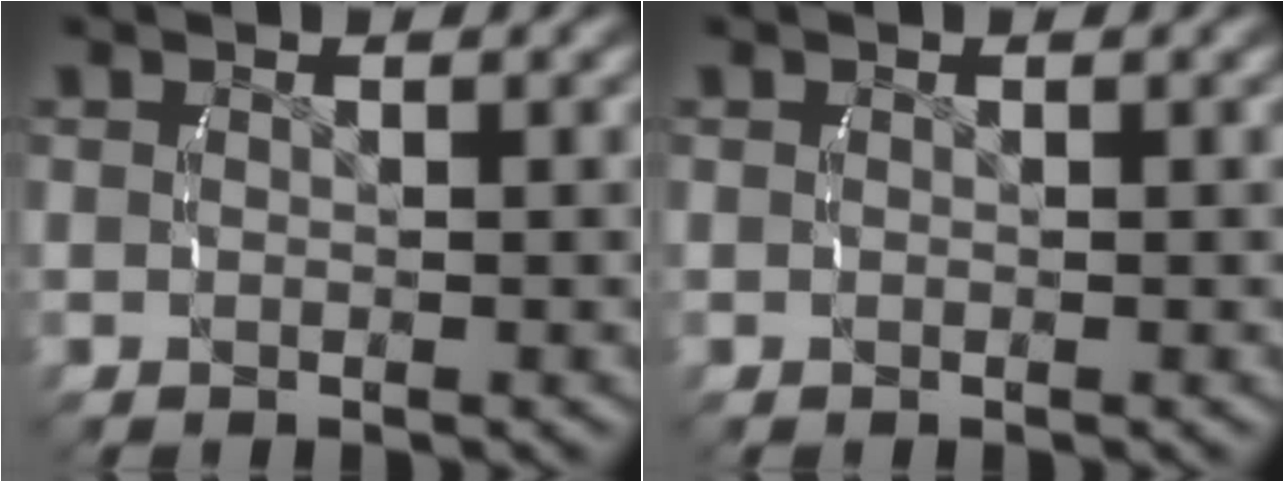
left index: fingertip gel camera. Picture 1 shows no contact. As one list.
[{"total": 0.0}]